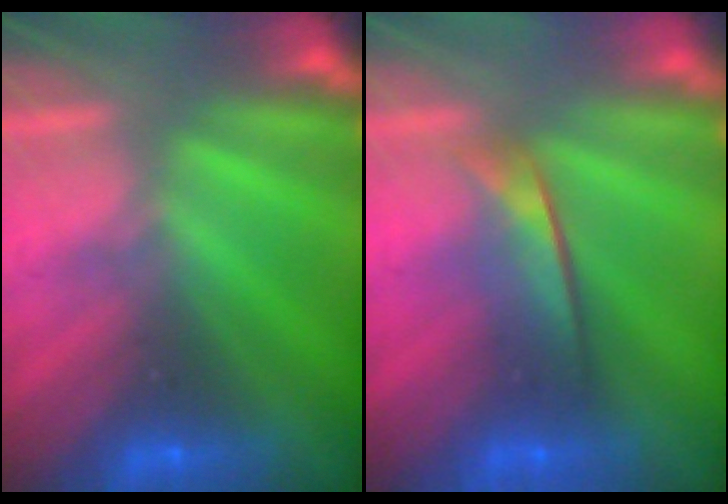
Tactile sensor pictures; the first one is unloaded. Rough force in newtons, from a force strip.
{"total": 2.0}